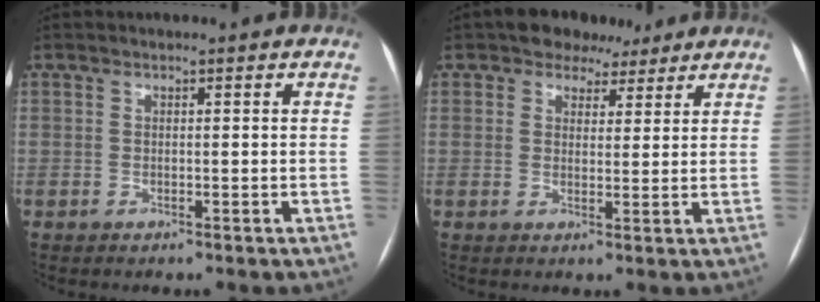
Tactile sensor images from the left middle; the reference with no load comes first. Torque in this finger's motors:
{"motor_torque": [0.11, -0.10, 0.03, 0.01]}